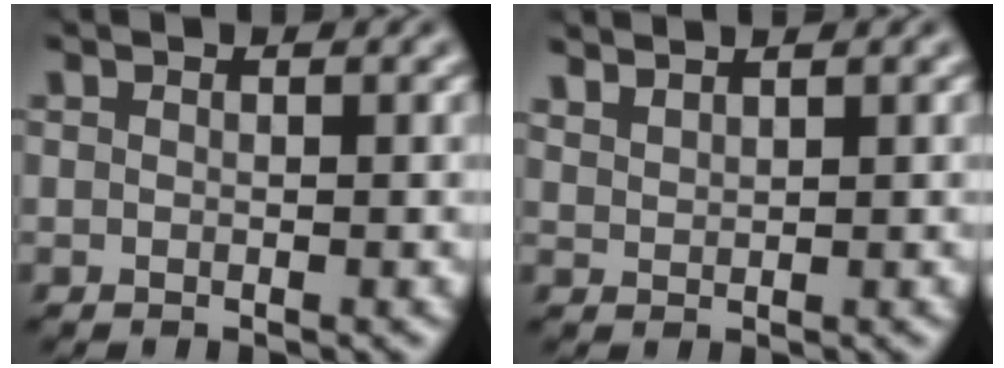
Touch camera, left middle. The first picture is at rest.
{"total": 1.7, "force": [1.6, 0.2, 0.5], "torque": [-0.008, 0.006, 0.029]}